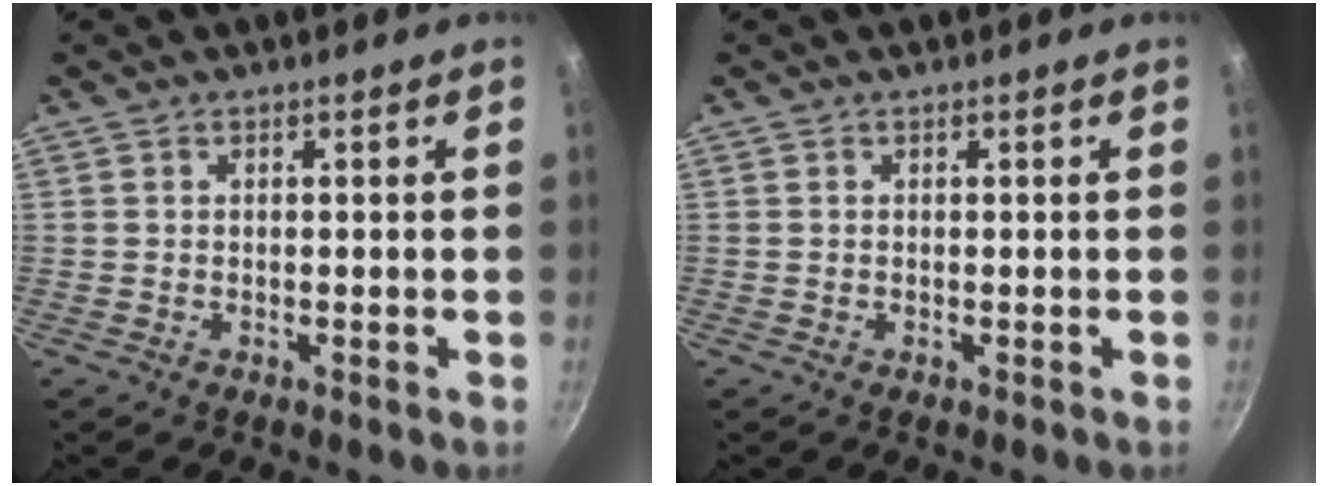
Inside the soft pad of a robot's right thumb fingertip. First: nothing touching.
{"total": 0.0}